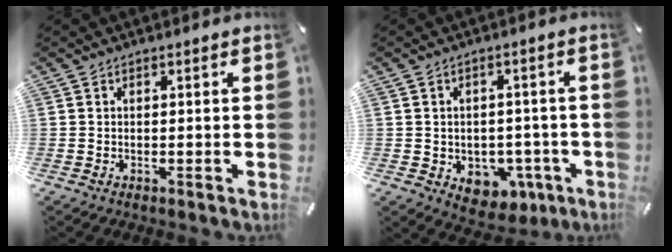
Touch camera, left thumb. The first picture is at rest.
{"total": 6.4, "force": [-1.5, 5.7, 2.5], "torque": [-0.019, 0.006, -0.022]}